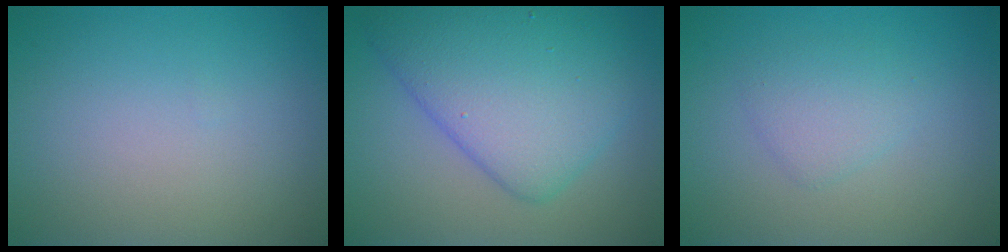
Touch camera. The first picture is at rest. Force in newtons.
{"total": 8.0, "press": 8.0, "slide": 0.2}
{"total": 2.0, "press": 2.0, "slide": 0.1}